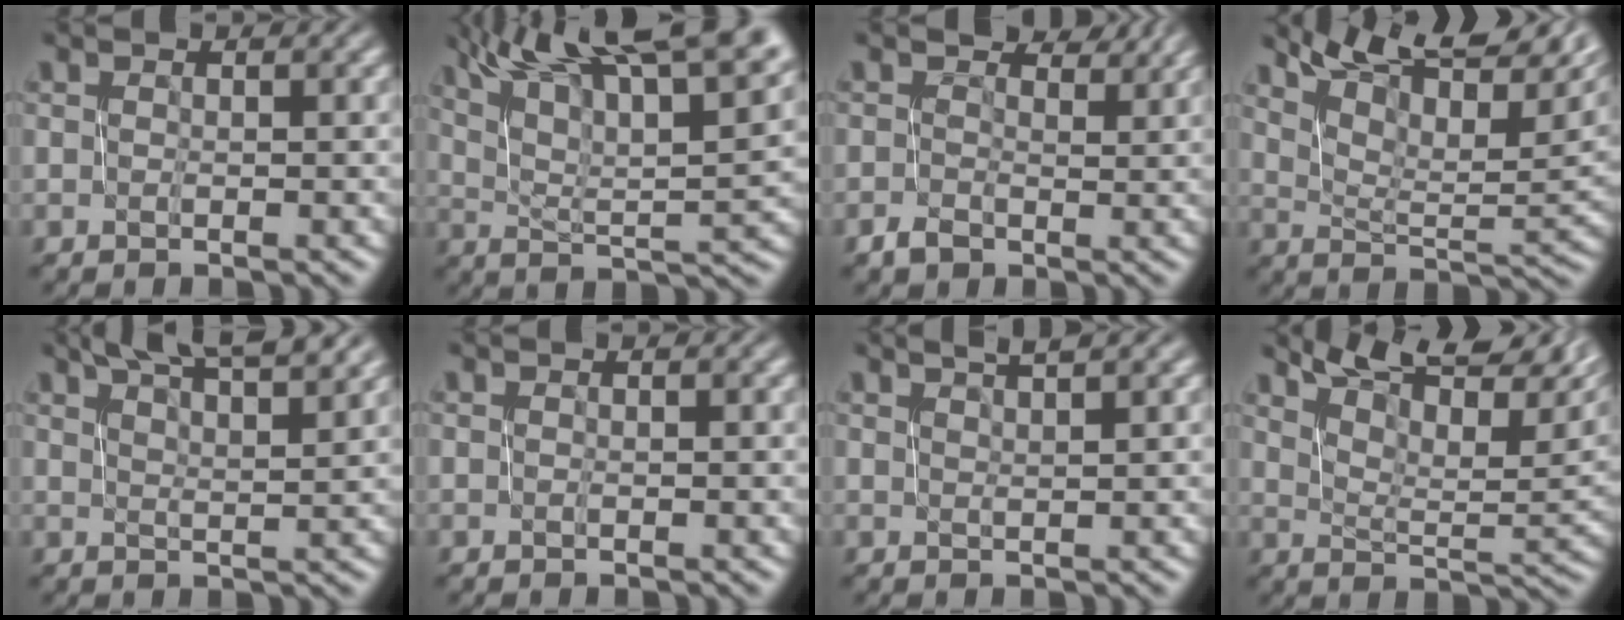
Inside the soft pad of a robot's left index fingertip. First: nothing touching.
{"total": 15.3, "force": [9.6, 4.6, 11.0], "torque": [-0.166, 0.021, 0.144]}
{"total": 3.0, "force": [0.8, 2.4, 1.6], "torque": [-0.023, 0.006, 0.009]}
{"total": 12.0, "force": [7.9, 3.7, 8.3], "torque": [-0.124, 0.034, 0.133]}
{"total": 8.6, "force": [6.7, 1.8, 5.1], "torque": [-0.044, 0.019, 0.070]}
{"total": 0.0}
{"total": 2.4, "force": [1.7, 0.3, 1.6], "torque": [-0.010, 0.008, 0.016]}
{"total": 12.1, "force": [8.5, 3.0, 8.1], "torque": [-0.121, 0.028, 0.142]}